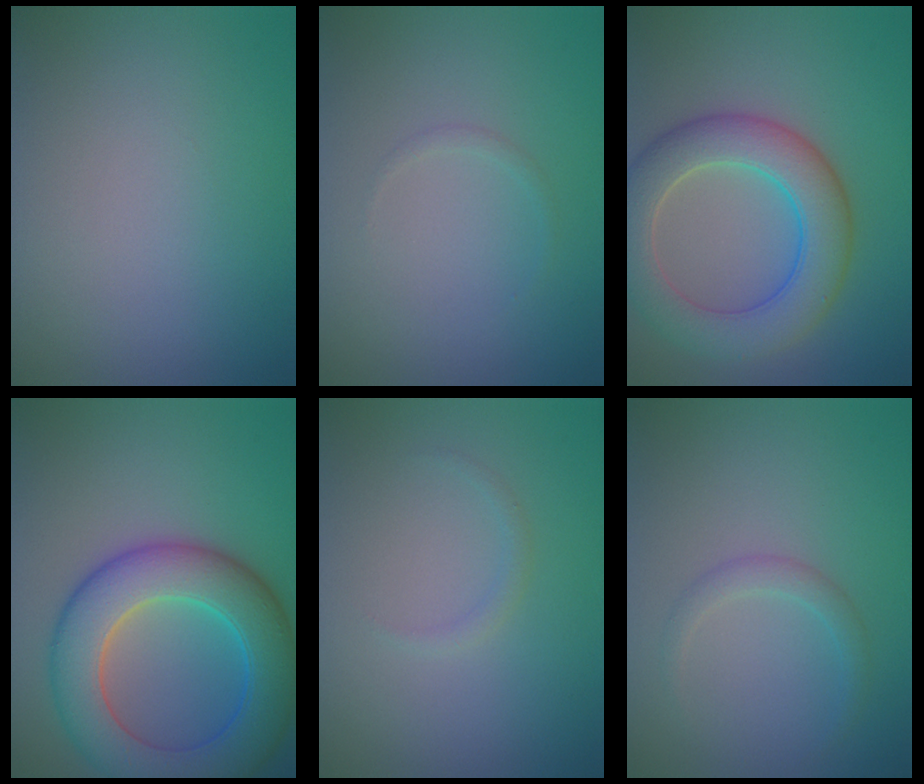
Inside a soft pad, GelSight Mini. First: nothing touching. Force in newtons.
{"total": 0.5, "press": 0.5, "slide": 0.0}
{"total": 6.9, "press": 6.9, "slide": 0.5}
{"total": 9.5, "press": 9.5, "slide": 0.4}
{"total": 0.7, "press": 0.7, "slide": 0.1}
{"total": 1.4, "press": 1.4, "slide": 0.1}